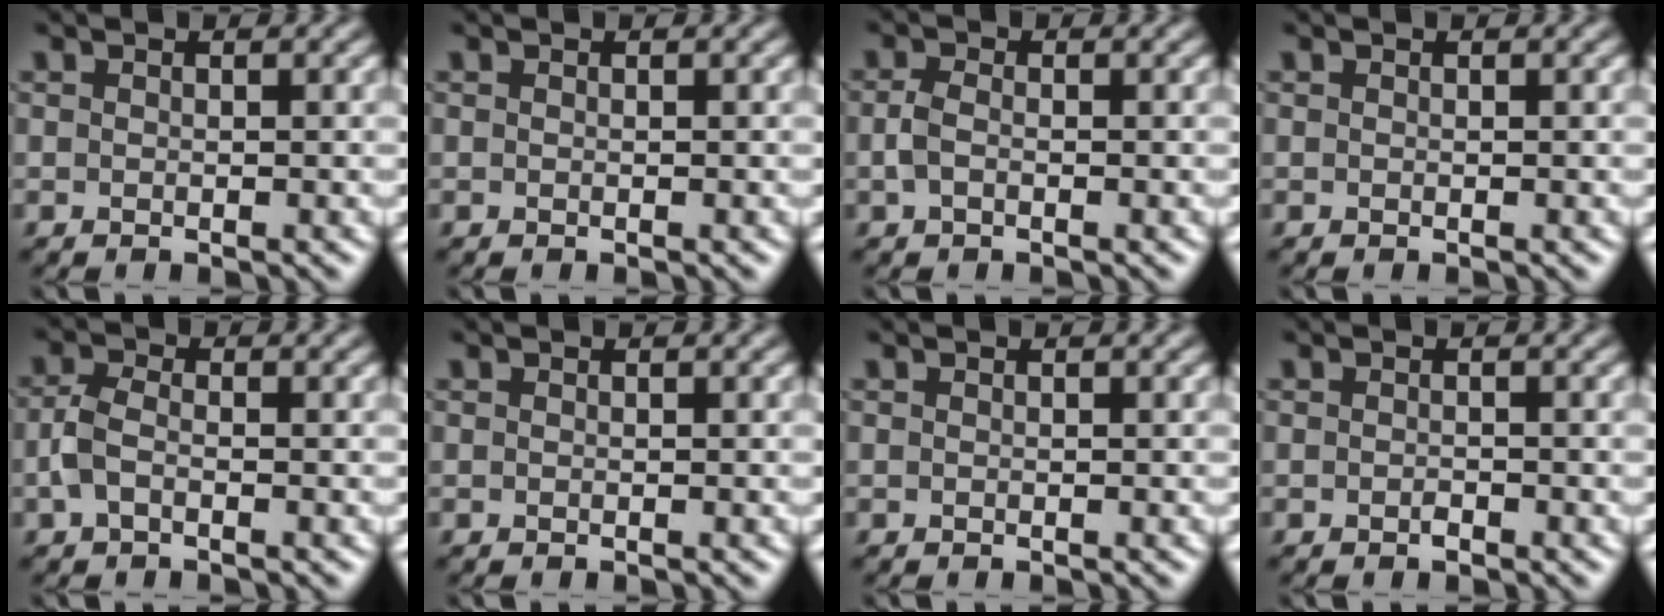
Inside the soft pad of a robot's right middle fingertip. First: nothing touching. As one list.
[{"total": 0.0}, {"total": 1.6, "force": [-0.3, 1.0, 1.1], "torque": [-0.030, 0.003, -0.008]}, {"total": 0.0}, {"total": 2.3, "force": [-0.7, 1.4, 1.7], "torque": [-0.044, 0.004, -0.017]}, {"total": 0.0}, {"total": 0.0}, {"total": 0.6, "force": [-0.5, 0.2, 0.3], "torque": [-0.007, 0.001, -0.008]}]